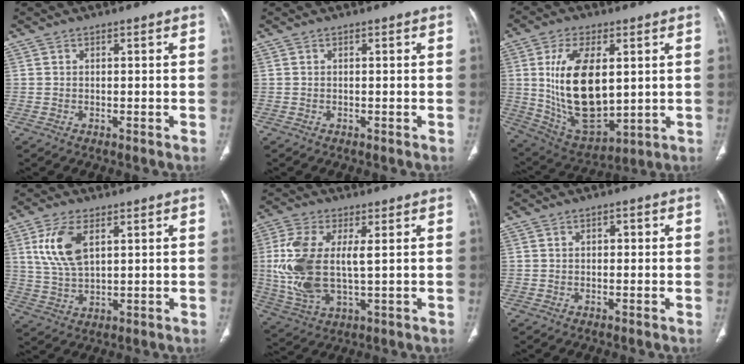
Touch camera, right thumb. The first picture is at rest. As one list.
[{"total": 0.0}, {"total": 19.2, "force": [2.4, 10.1, 16.1], "torque": [-0.283, -0.019, 0.065]}, {"total": 9.5, "force": [3.5, 4.8, 7.4], "torque": [-0.152, -0.009, 0.074]}, {"total": 14.3, "force": [1.6, 6.8, 12.5], "torque": [-0.280, -0.008, 0.038]}, {"total": 1.5, "force": [0.2, 1.1, 1.0], "torque": [-0.007, 0.003, 0.001]}]